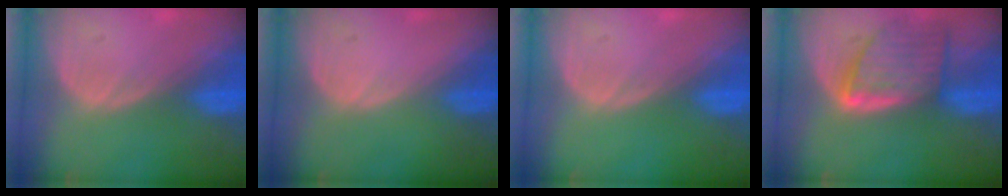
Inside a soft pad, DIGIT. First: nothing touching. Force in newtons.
{"total": 0.0}
{"total": 0.0}
{"total": 8.1, "press": 7.4, "slide": 3.3}